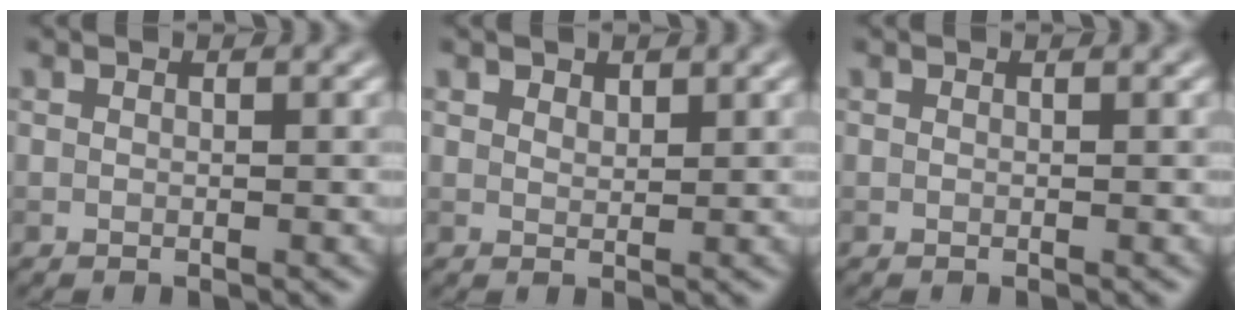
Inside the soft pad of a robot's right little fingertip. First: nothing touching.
{"total": 1.2, "force": [1.0, 0.6, 0.3], "torque": [-0.004, -0.003, 0.017]}
{"total": 0.0}